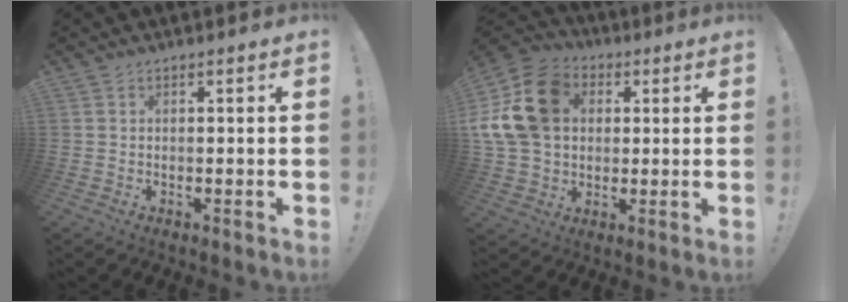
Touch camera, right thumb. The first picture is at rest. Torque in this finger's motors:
{"motor_torque": [1.82, 3.19, 0.24, 0.22, 0.66]}